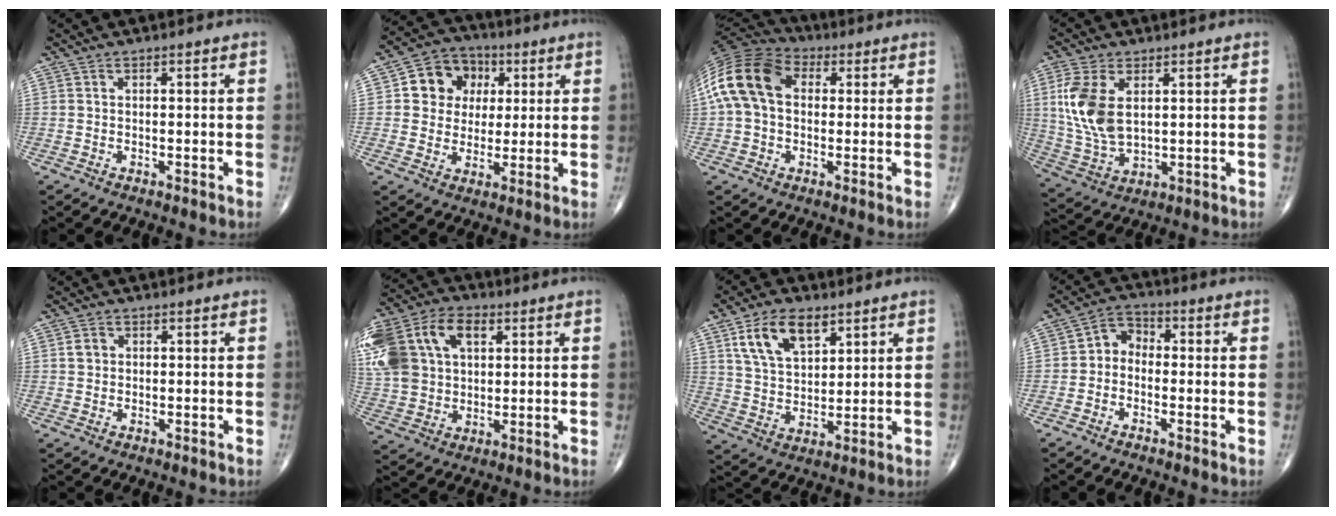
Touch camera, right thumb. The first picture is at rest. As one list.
[{"total": 10.4, "force": [2.5, 9.1, 4.4], "torque": [-0.027, 0.003, 0.035]}, {"total": 15.2, "force": [2.2, 10.6, 10.7], "torque": [-0.212, 0.039, 0.031]}, {"total": 11.8, "force": [2.8, 6.8, 9.2], "torque": [-0.197, -0.011, 0.063]}, {"total": 1.8, "force": [0.4, 1.5, 0.8], "torque": [-0.010, 0.002, 0.006]}, {"total": 24.0, "force": [7.3, 16.8, 15.5], "torque": [-0.362, 0.051, 0.141]}, {"total": 11.3, "force": [5.8, 6.3, 7.3], "torque": [-0.116, -0.022, 0.114]}, {"total": 4.8, "force": [-0.9, 3.8, 2.7], "torque": [-0.025, 0.023, -0.036]}]